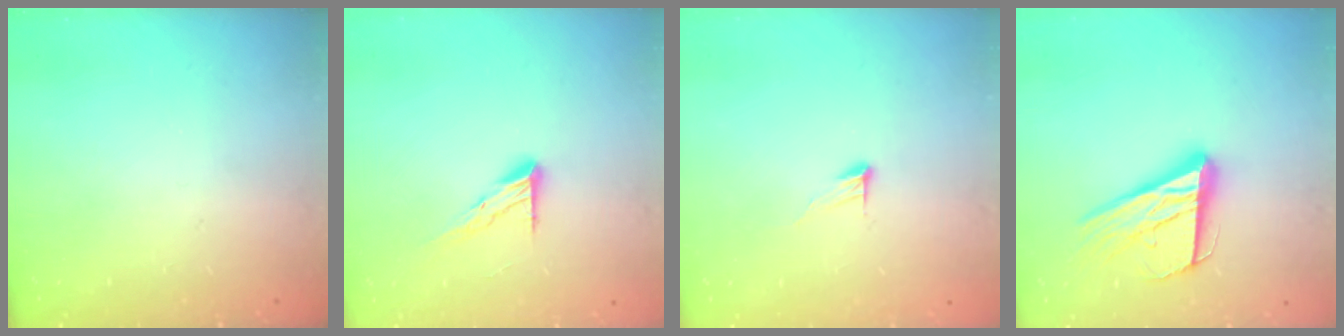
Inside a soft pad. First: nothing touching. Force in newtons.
{"total": 8.7, "press": 8.7, "slide": 0.7}
{"total": 5.2, "press": 5.1, "slide": 0.4}
{"total": 20.1, "press": 19.8, "slide": 3.8}